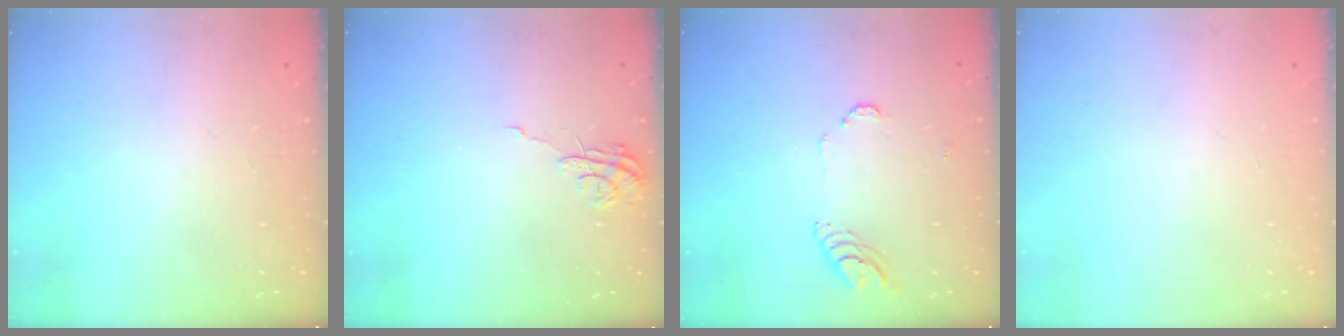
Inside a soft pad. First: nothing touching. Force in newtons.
{"total": 7.0, "press": 7.0, "slide": 0.4}
{"total": 6.8, "press": 6.8, "slide": 0.8}
{"total": 0.0}